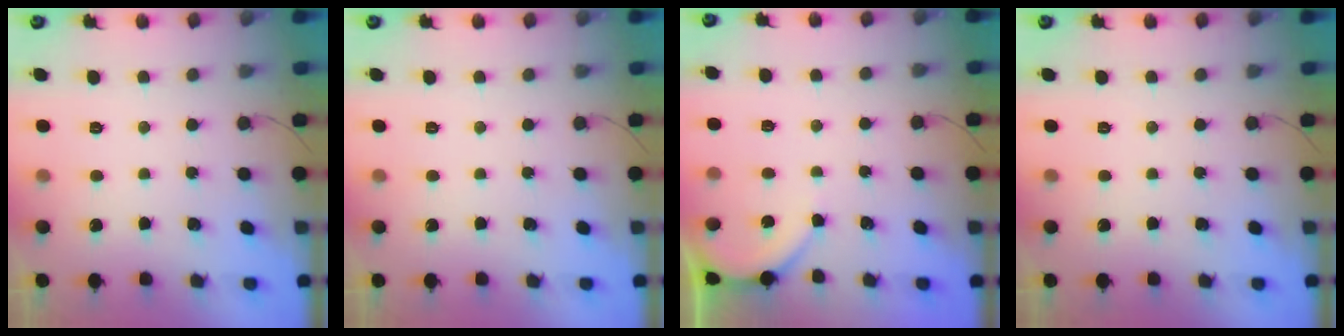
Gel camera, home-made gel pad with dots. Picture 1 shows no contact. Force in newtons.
{"total": 0.0}
{"total": 2.8, "press": 2.8, "slide": 0.4}
{"total": 0.0}